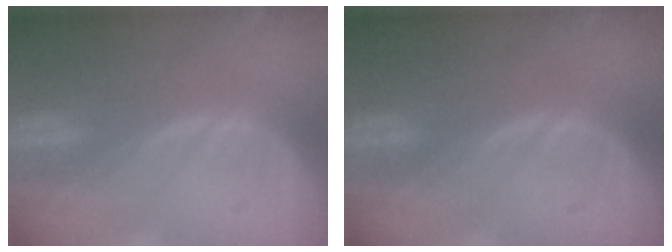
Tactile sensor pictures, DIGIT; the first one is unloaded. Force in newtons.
{"total": 0.0}